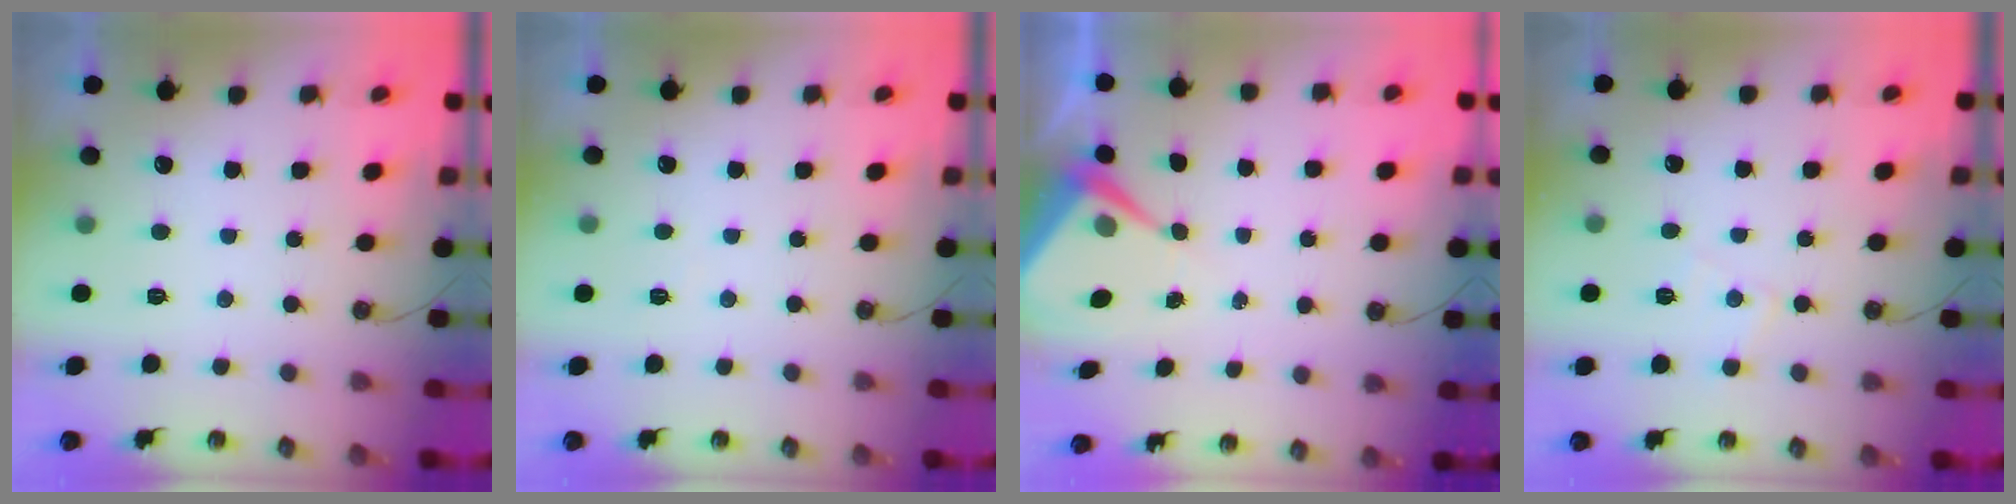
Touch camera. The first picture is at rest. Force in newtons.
{"total": 2.7, "press": 2.7, "slide": 0.5}
{"total": 5.7, "press": 5.7, "slide": 0.5}
{"total": 5.2, "press": 5.1, "slide": 0.7}